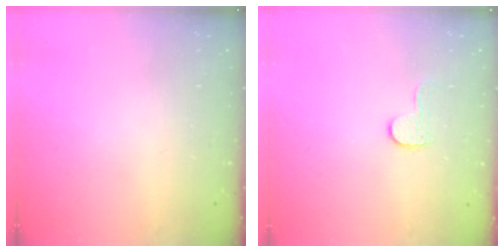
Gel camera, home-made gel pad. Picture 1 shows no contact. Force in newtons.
{"total": 5.1, "press": 5.0, "slide": 0.5}